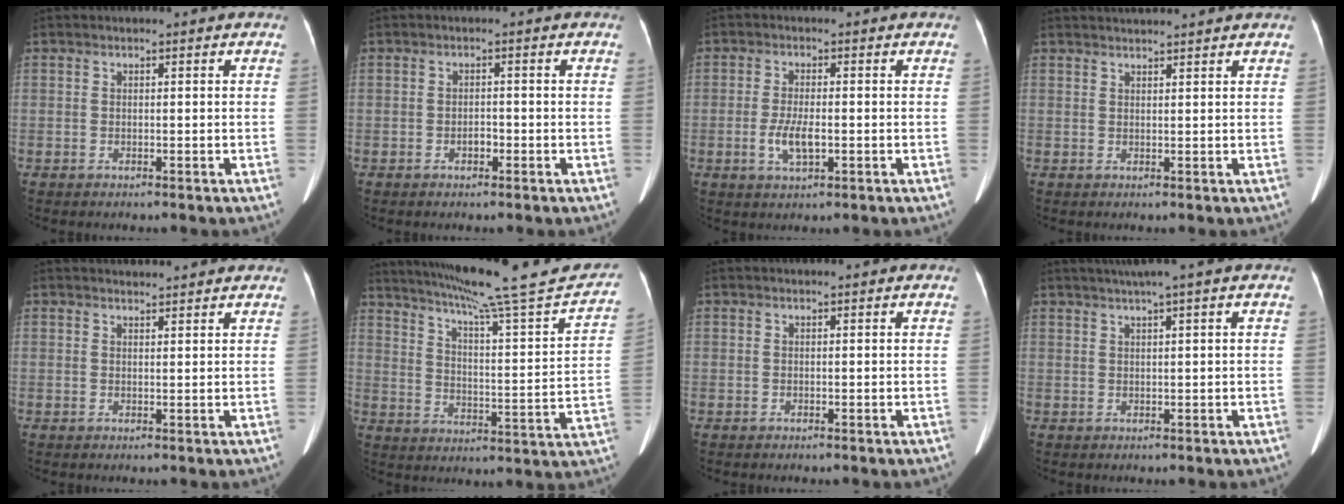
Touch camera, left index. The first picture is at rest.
{"total": 1.3, "force": [-0.7, 0.7, 0.9], "torque": [-0.013, 0.004, -0.012]}
{"total": 4.2, "force": [-1.0, 1.3, 3.8], "torque": [-0.081, -0.004, -0.017]}
{"total": 4.7, "force": [4.5, -0.6, 1.2], "torque": [-0.015, 0.028, 0.060]}
{"total": 2.7, "force": [2.7, 0.2, 0.3], "torque": [-0.009, 0.016, 0.036]}
{"total": 23.9, "force": [20.9, 0.6, 11.5], "torque": [-0.176, -0.033, 0.273]}
{"total": 0.0}
{"total": 3.7, "force": [2.5, -1.0, 2.5], "torque": [-0.043, 0.015, 0.046]}